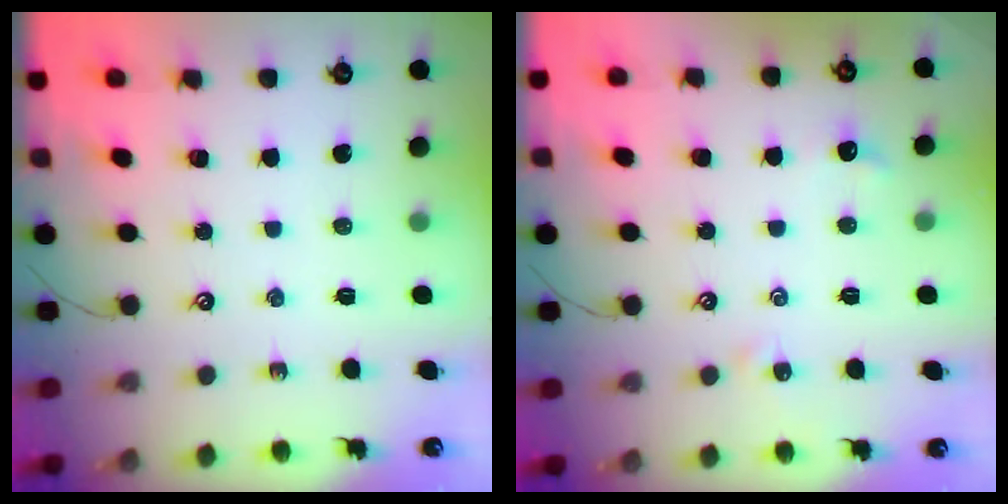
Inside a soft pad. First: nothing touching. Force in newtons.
{"total": 1.8, "press": 1.7, "slide": 0.5}